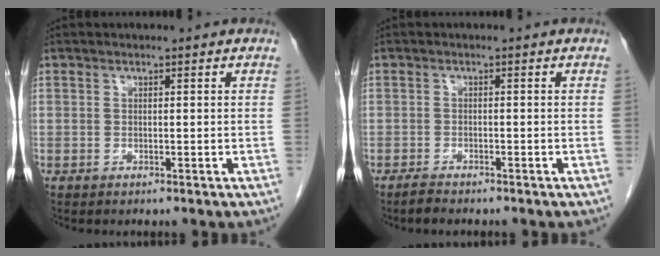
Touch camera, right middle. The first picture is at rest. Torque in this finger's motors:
{"motor_torque": [0.64, -0.78, 0.12, 0.03]}